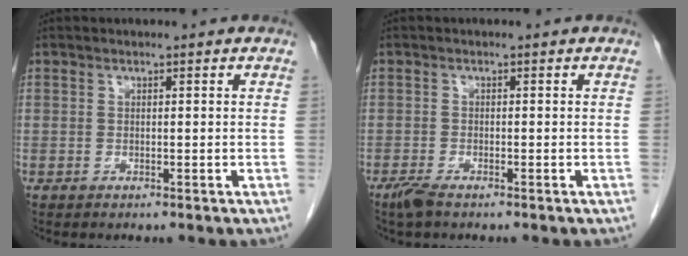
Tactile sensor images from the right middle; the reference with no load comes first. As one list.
[{"total": 2.2, "force": [-1.6, 0.4, 1.4], "torque": [-0.037, -0.006, -0.033]}]